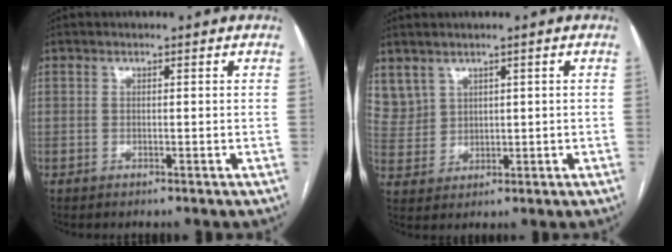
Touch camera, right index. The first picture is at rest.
{"total": 5.9, "force": [3.7, 4.6, 0.8], "torque": [-0.029, 0.017, 0.093]}